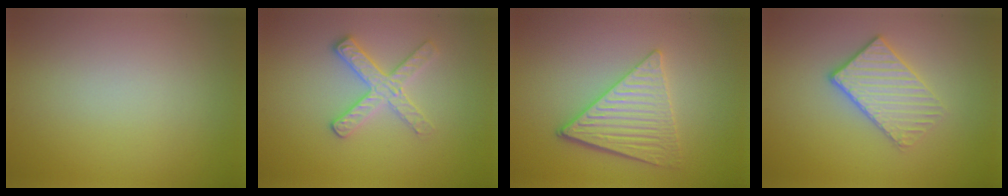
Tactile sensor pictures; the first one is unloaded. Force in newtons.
{"total": 2.7, "press": 2.6, "slide": 0.9}
{"total": 4.5, "press": 3.7, "slide": 2.5}
{"total": 3.3, "press": 3.0, "slide": 1.5}